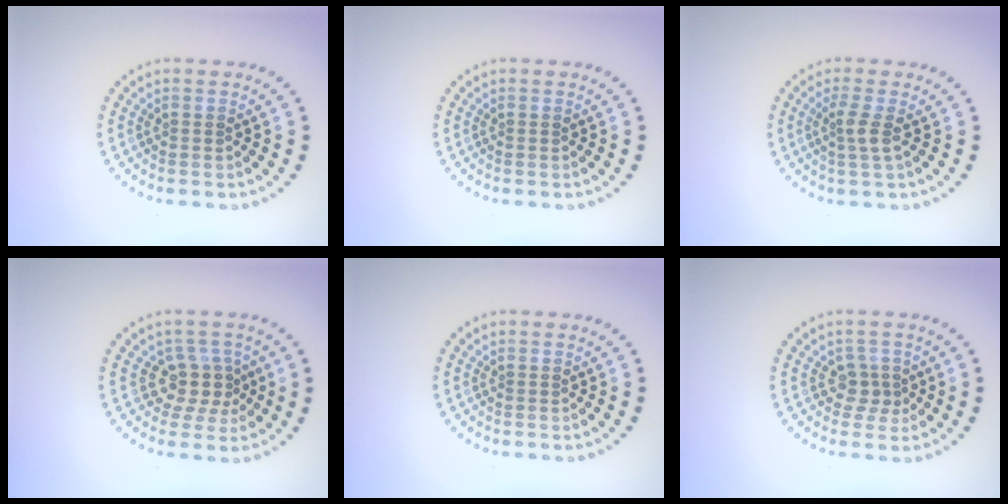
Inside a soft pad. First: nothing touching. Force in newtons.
{"total": 0.0}
{"total": 1.8, "press": 1.4, "slide": 1.2}
{"total": 2.9, "press": 2.3, "slide": 1.8}
{"total": 0.0}
{"total": 1.9, "press": 1.6, "slide": 1.1}